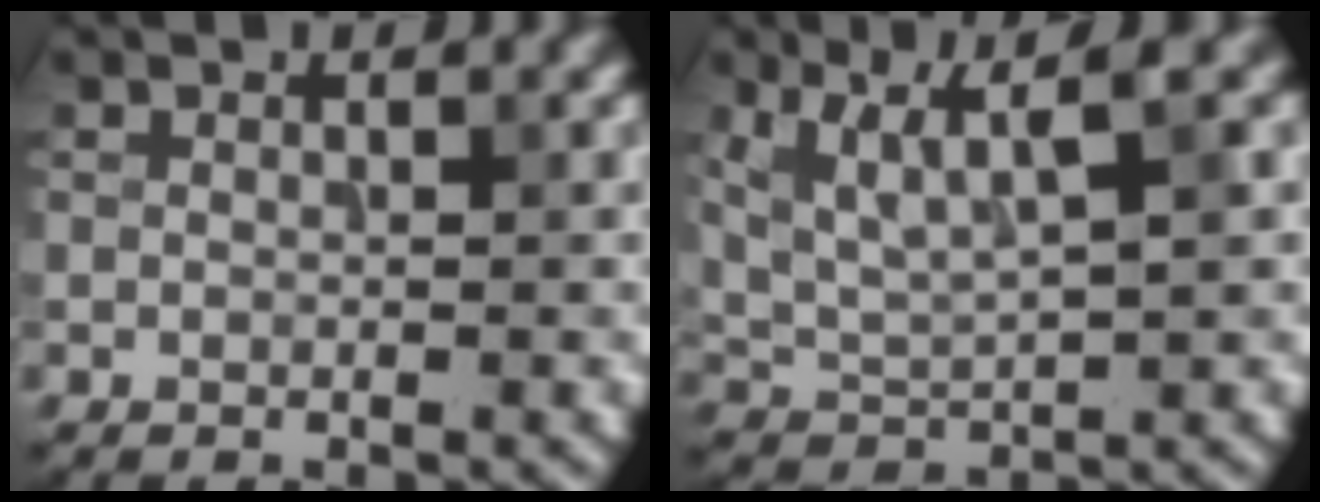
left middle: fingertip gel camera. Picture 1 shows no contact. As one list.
[{"total": 5.4, "force": [2.6, 1.2, 4.5], "torque": [-0.094, 0.001, 0.058]}]